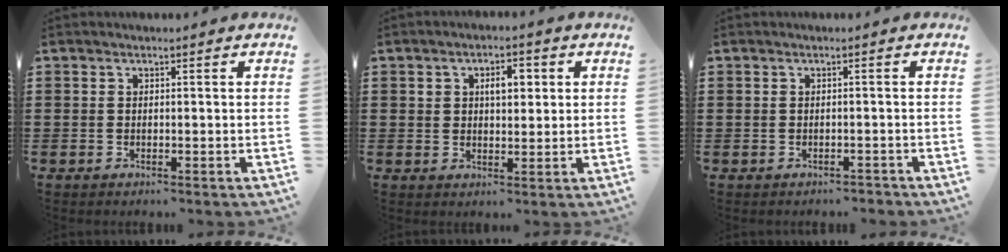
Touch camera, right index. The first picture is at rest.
{"total": 4.3, "force": [1.3, 2.4, 3.3], "torque": [-0.046, 0.004, 0.015]}
{"total": 0.9, "force": [-0.8, 0.5, 0.0], "torque": [-0.003, 0.003, -0.018]}